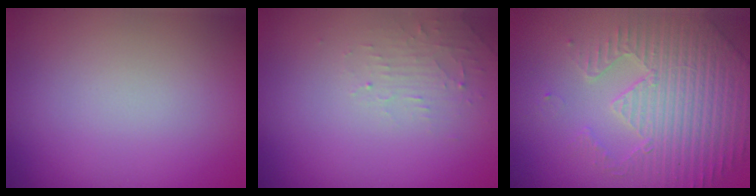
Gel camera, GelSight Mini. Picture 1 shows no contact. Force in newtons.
{"total": 1.6, "press": 1.5, "slide": 0.3}
{"total": 4.9, "press": 4.5, "slide": 1.9}